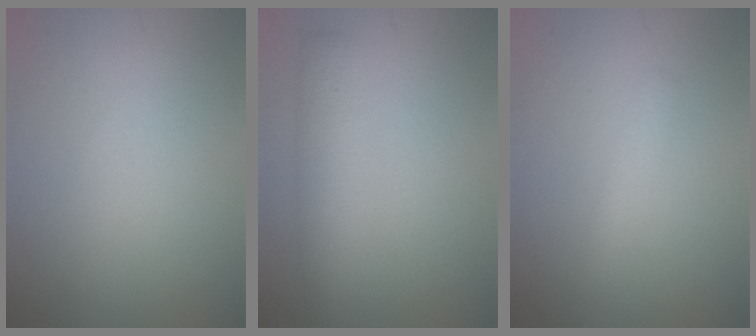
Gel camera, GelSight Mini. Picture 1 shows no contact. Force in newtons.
{"total": 3.3, "press": 3.3, "slide": 0.1}
{"total": 1.4, "press": 1.4, "slide": 0.1}